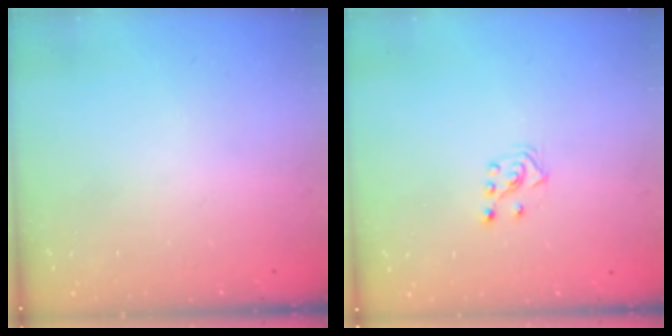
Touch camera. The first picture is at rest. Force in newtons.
{"total": 3.5, "press": 3.4, "slide": 0.9}